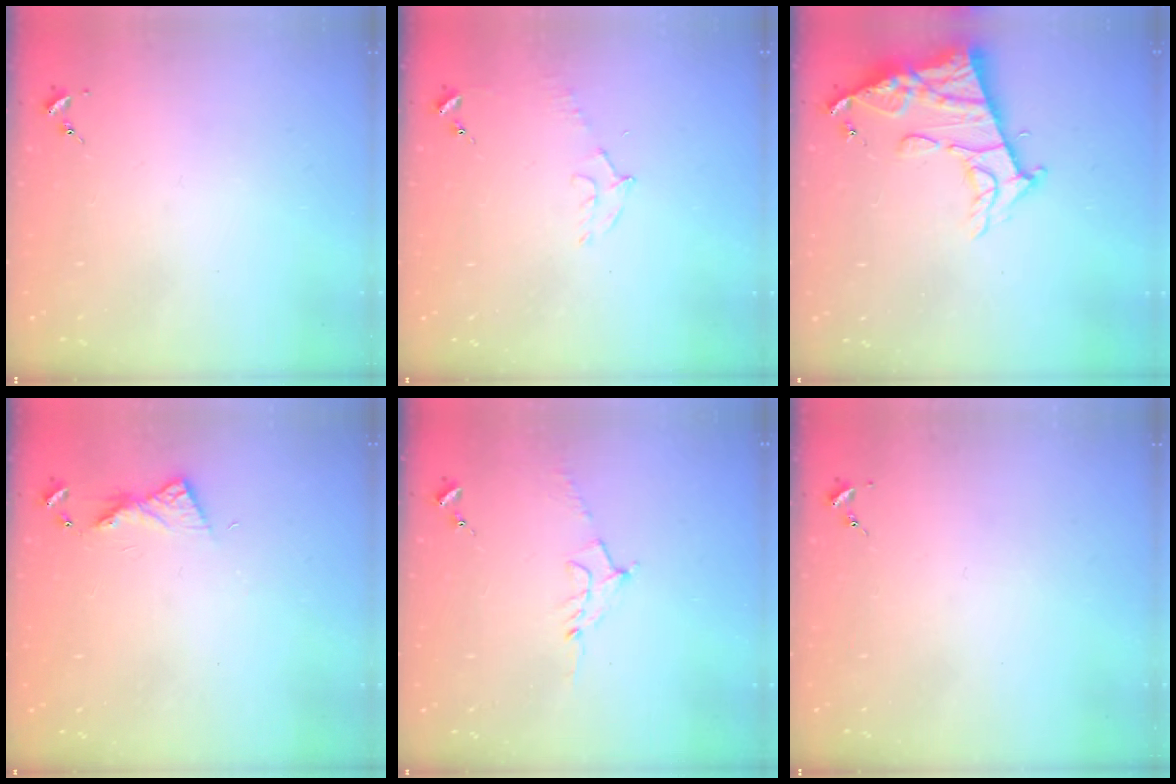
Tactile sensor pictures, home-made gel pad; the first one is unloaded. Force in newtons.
{"total": 7.3, "press": 7.2, "slide": 0.9}
{"total": 14.9, "press": 14.8, "slide": 1.4}
{"total": 6.1, "press": 6.1, "slide": 0.6}
{"total": 7.9, "press": 7.9, "slide": 1.0}
{"total": 0.0}